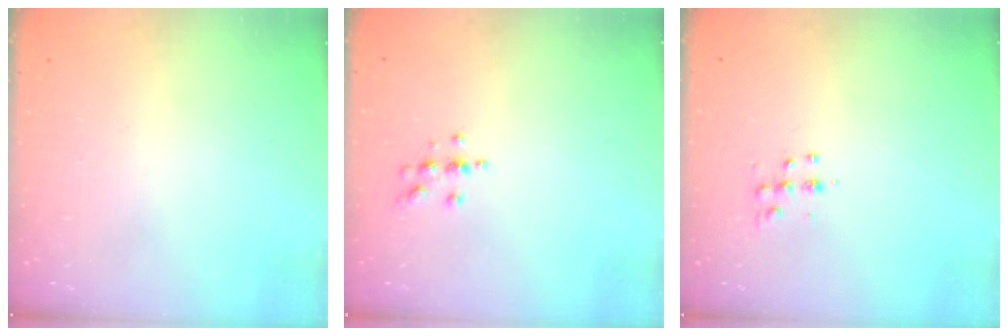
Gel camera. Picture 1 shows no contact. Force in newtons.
{"total": 6.2, "press": 6.1, "slide": 1.3}
{"total": 5.5, "press": 5.5, "slide": 0.4}